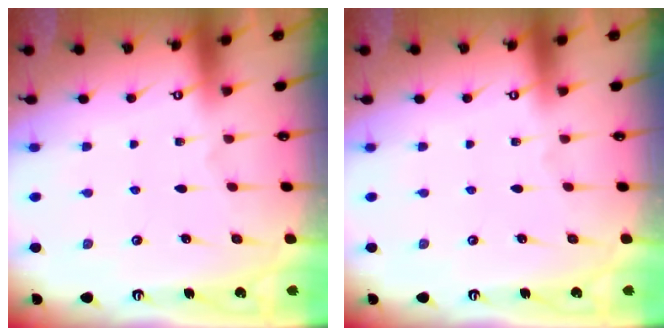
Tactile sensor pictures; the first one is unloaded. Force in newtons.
{"total": 0.0}